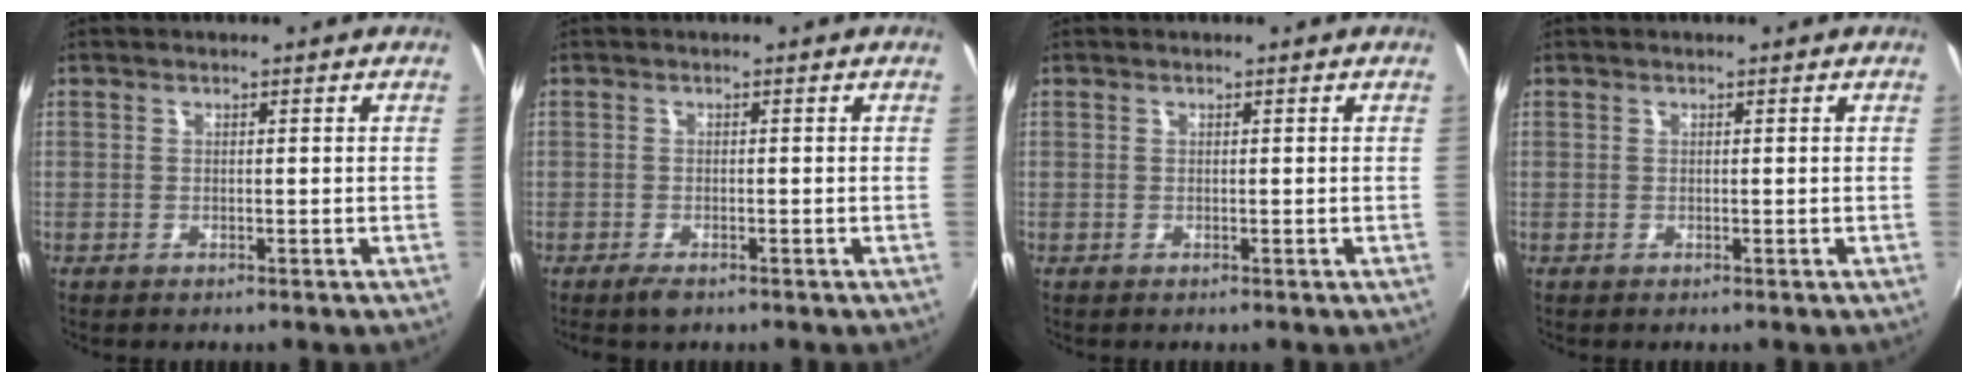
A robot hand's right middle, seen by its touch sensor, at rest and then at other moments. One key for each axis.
{"total": 2.2, "fx": -1.6, "fy": 0.7, "fz": 1.3, "tx": -0.030, "ty": -0.007, "tz": -0.030}
{"total": 0.0}
{"total": 0.0}